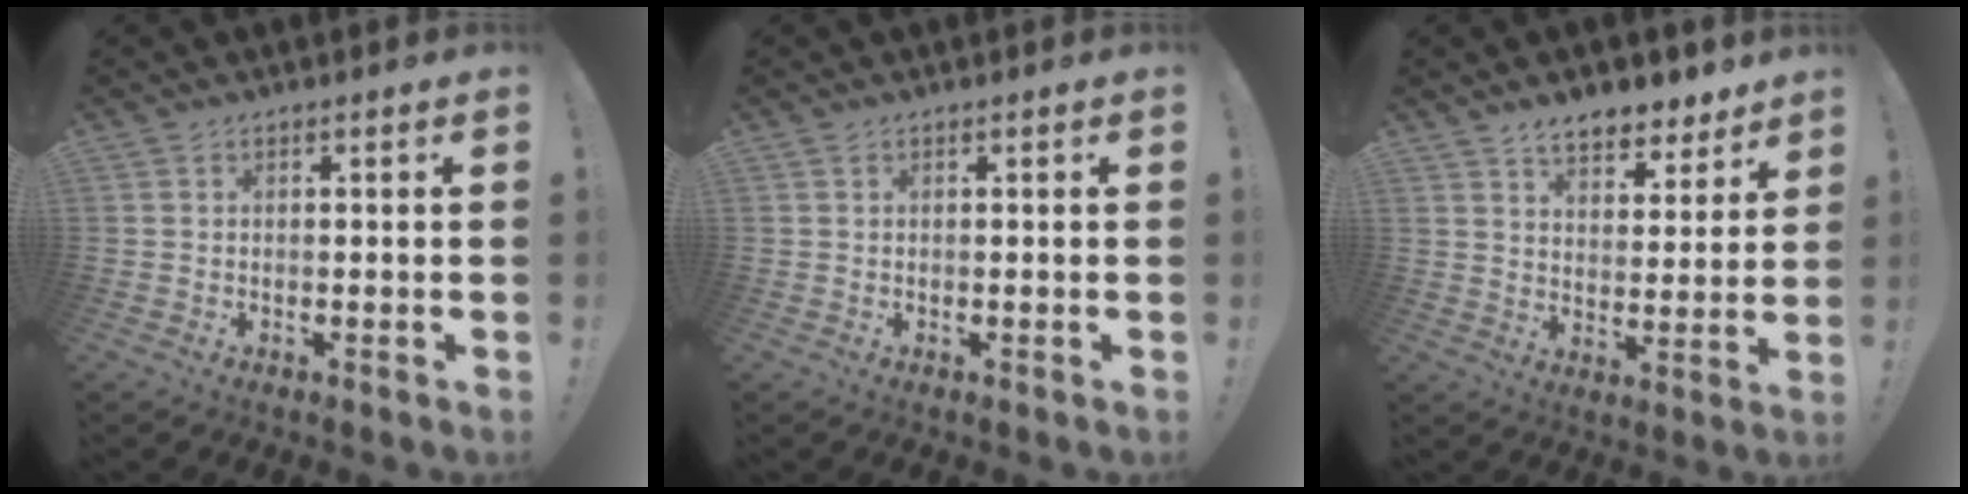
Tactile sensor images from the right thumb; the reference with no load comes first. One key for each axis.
{"total": 0.0}
{"total": 9.0, "fx": 7.1, "fy": 4.2, "fz": 3.6, "tx": -0.054, "ty": -0.045, "tz": 0.131}